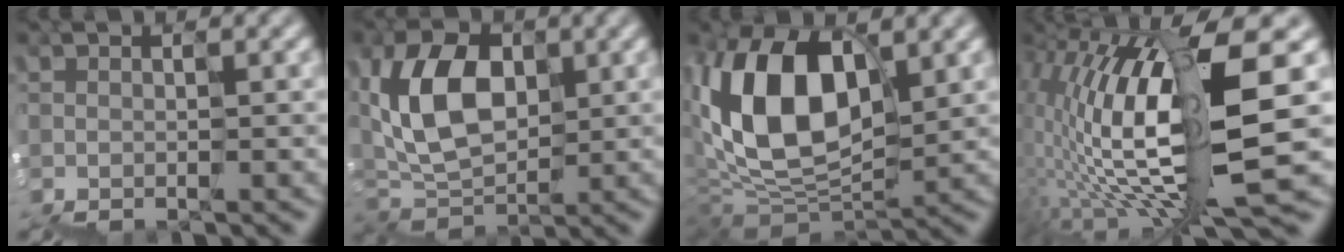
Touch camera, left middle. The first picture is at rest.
{"total": 5.7, "force": [1.9, 4.4, 3.1], "torque": [-0.086, 0.024, 0.029]}
{"total": 9.3, "force": [2.5, 5.7, 7.0], "torque": [-0.148, 0.019, 0.038]}
{"total": 12.7, "force": [2.8, 3.4, 11.9], "torque": [-0.267, 0.011, 0.075]}